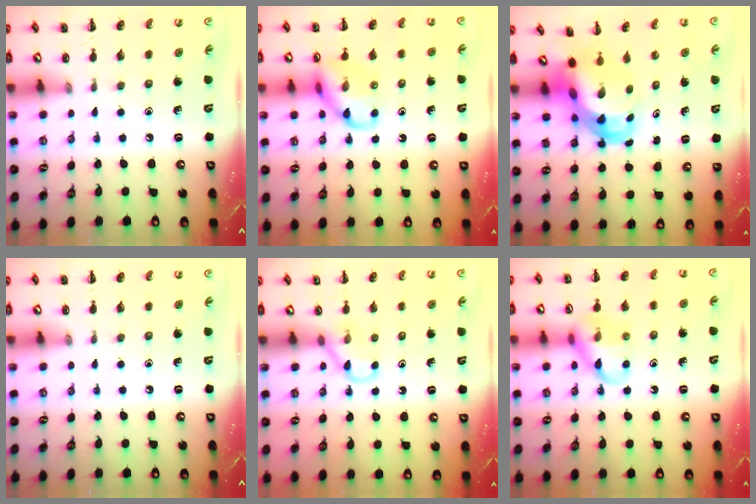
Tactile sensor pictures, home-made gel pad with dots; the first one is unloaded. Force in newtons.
{"total": 10.9, "press": 10.9, "slide": 0.9}
{"total": 4.8, "press": 4.5, "slide": 1.5}
{"total": 0.0}
{"total": 5.5, "press": 5.3, "slide": 1.3}
{"total": 13.0, "press": 12.9, "slide": 2.0}